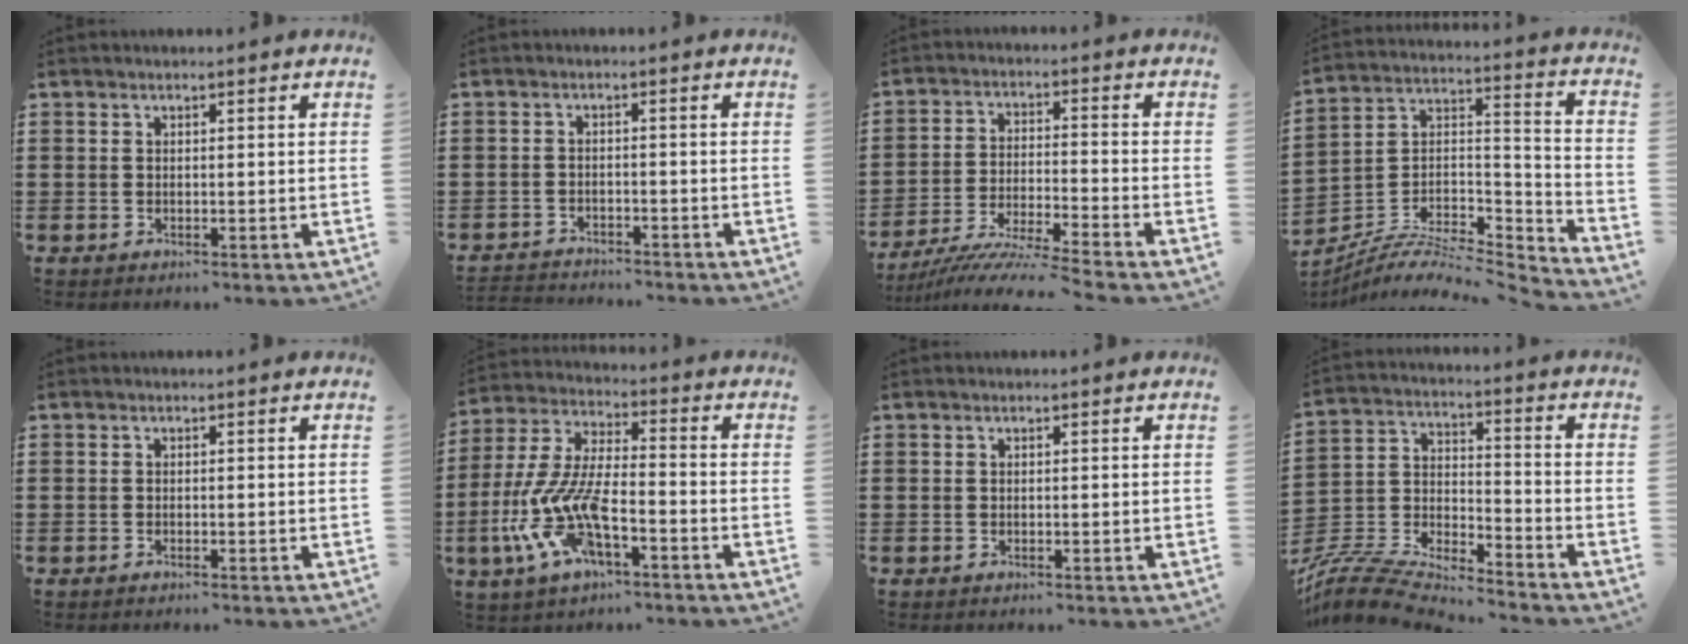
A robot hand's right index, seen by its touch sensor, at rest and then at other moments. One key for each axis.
{"total": 2.3, "fx": -2.3, "fy": 0.0, "fz": -0.2, "tx": -0.006, "ty": -0.003, "tz": -0.050}
{"total": 7.3, "fx": -6.7, "fy": -1.2, "fz": 2.6, "tx": -0.057, "ty": -0.020, "tz": -0.133}
{"total": 5.8, "fx": -4.9, "fy": 1.8, "fz": 2.5, "tx": -0.063, "ty": -0.016, "tz": -0.104}
{"total": 0.0}
{"total": 10.8, "fx": -5.8, "fy": 3.8, "fz": 8.2, "tx": -0.215, "ty": -0.021, "tz": -0.124}
{"total": 0.0}
{"total": 8.0, "fx": -7.5, "fy": 1.2, "fz": 2.2, "tx": -0.065, "ty": -0.005, "tz": -0.154}